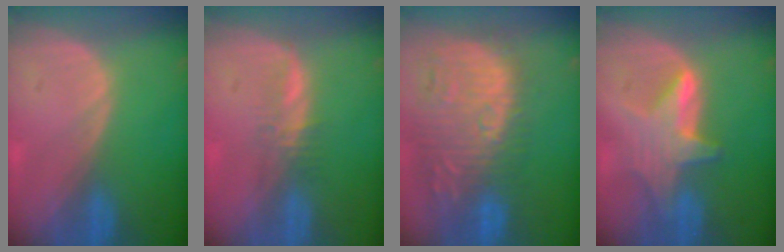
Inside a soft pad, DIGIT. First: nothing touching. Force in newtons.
{"total": 2.3, "press": 2.2, "slide": 0.6}
{"total": 13.7, "press": 12.2, "slide": 6.3}
{"total": 6.5, "press": 6.4, "slide": 1.4}